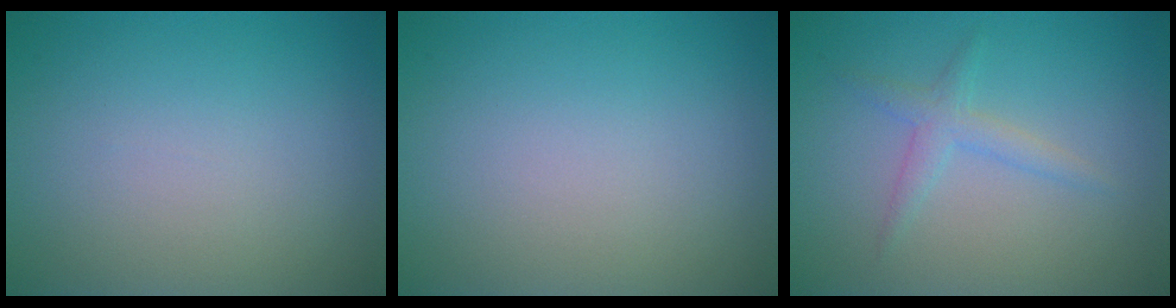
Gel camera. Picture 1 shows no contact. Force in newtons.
{"total": 0.0}
{"total": 1.8, "press": 1.8, "slide": 0.0}